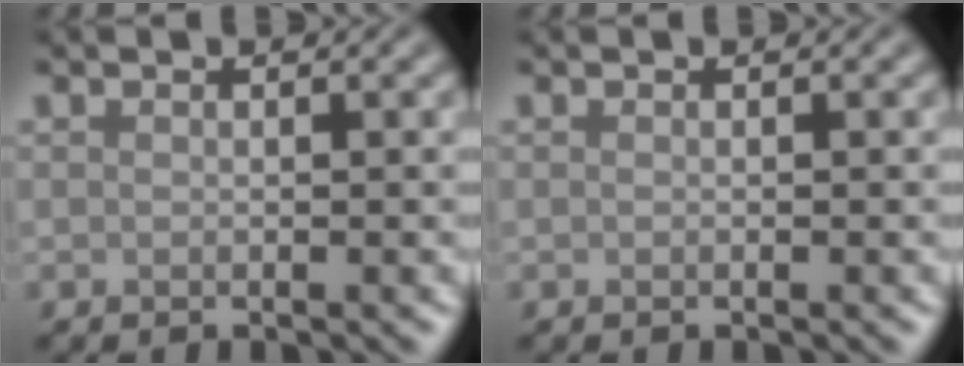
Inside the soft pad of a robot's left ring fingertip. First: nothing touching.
{"total": 0.0}